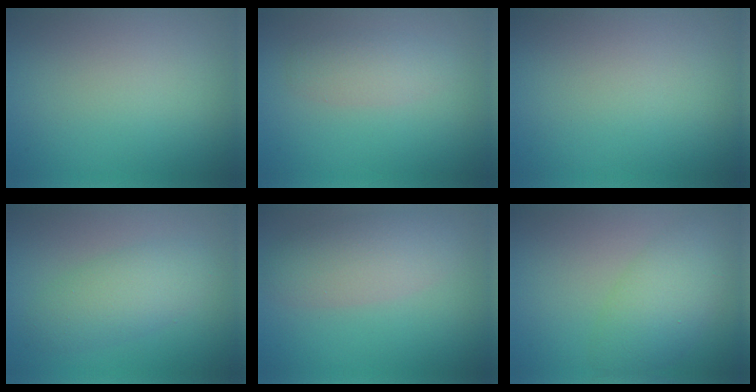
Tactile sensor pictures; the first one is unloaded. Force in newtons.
{"total": 2.3, "press": 2.3, "slide": 0.1}
{"total": 0.0}
{"total": 3.7, "press": 3.7, "slide": 0.0}
{"total": 4.2, "press": 4.1, "slide": 0.4}
{"total": 4.6, "press": 4.5, "slide": 0.1}